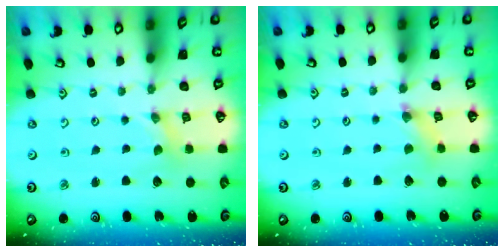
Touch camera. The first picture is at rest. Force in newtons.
{"total": 2.0, "press": 2.0, "slide": 0.3}